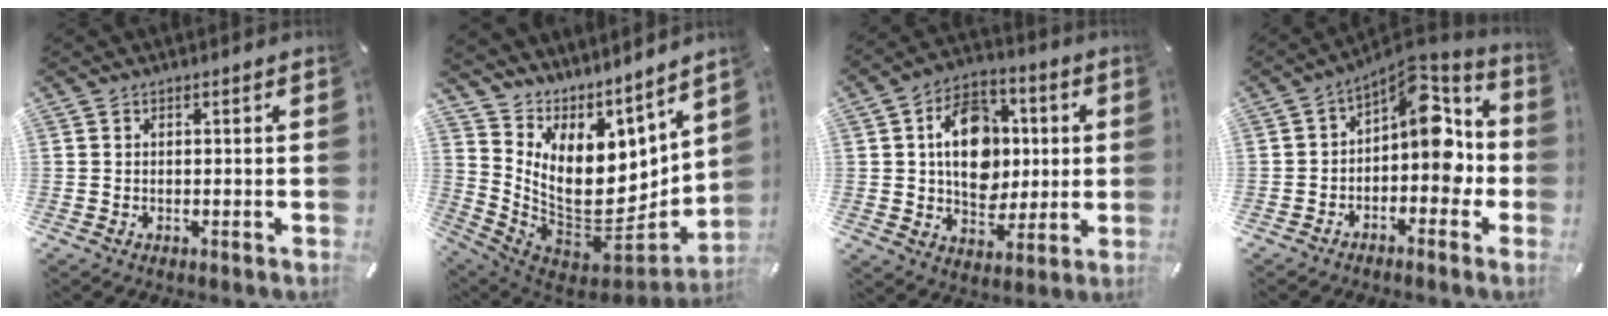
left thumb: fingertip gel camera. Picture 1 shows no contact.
{"total": 14.0, "force": [2.4, 10.9, 8.5], "torque": [-0.161, -0.071, 0.056]}
{"total": 15.1, "force": [1.2, 11.9, 9.3], "torque": [-0.134, 0.016, 0.026]}
{"total": 12.2, "force": [2.0, 7.8, 9.1], "torque": [-0.103, -0.025, 0.035]}